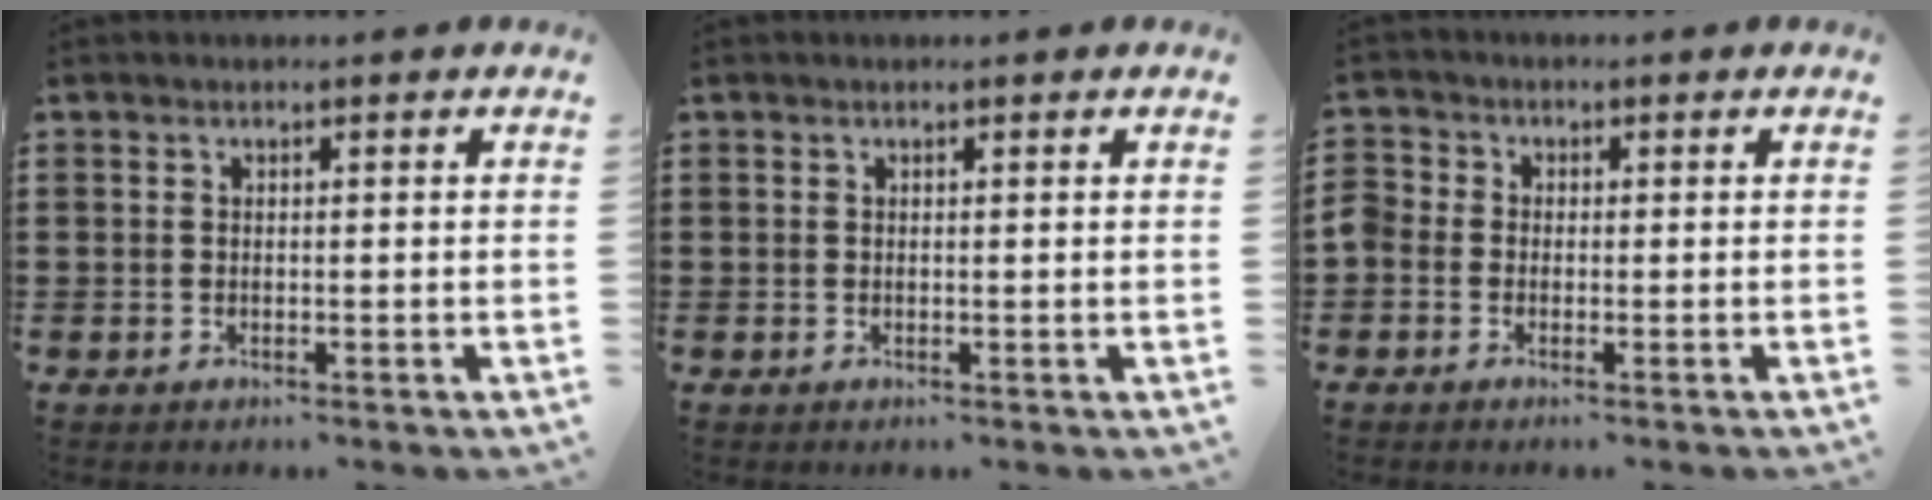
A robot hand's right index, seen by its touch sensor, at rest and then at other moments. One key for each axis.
{"total": 0.0}
{"total": 1.7, "fx": -1.1, "fy": 1.3, "fz": 0.4, "tx": -0.020, "ty": 0.003, "tz": -0.026}